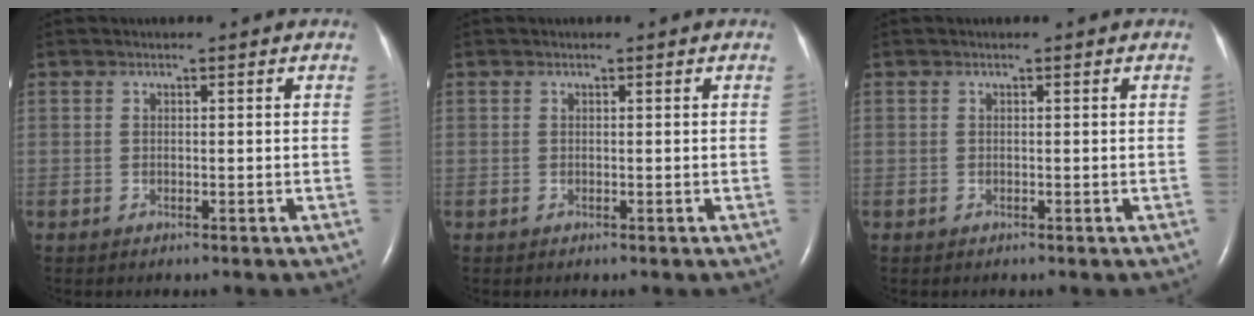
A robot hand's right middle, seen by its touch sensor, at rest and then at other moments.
{"total": 0.0}
{"total": 0.0}